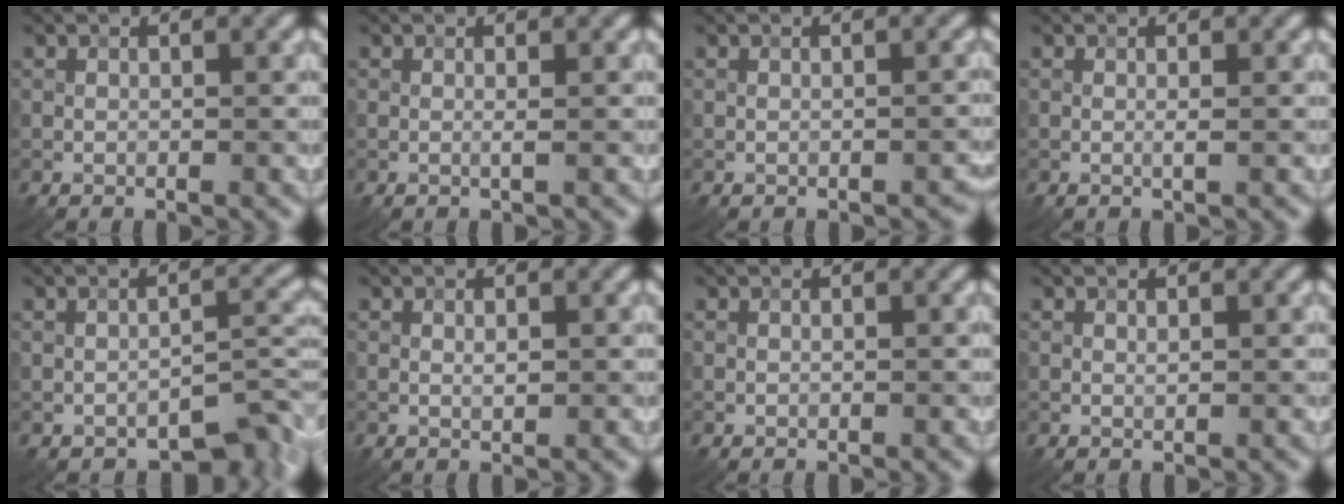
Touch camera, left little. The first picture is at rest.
{"total": 0.6, "force": [0.0, 0.0, 0.6], "torque": [-0.009, -0.002, -0.003]}
{"total": 0.7, "force": [-0.6, 0.3, 0.3], "torque": [-0.008, -0.002, -0.007]}
{"total": 0.6, "force": [0.0, 0.0, 0.6], "torque": [-0.012, -0.001, -0.001]}
{"total": 4.2, "force": [-2.7, 1.9, 2.7], "torque": [-0.027, 0.002, -0.032]}
{"total": 0.7, "force": [0.1, 0.2, 0.6], "torque": [-0.013, -0.001, 0.002]}
{"total": 0.0}
{"total": 0.0}